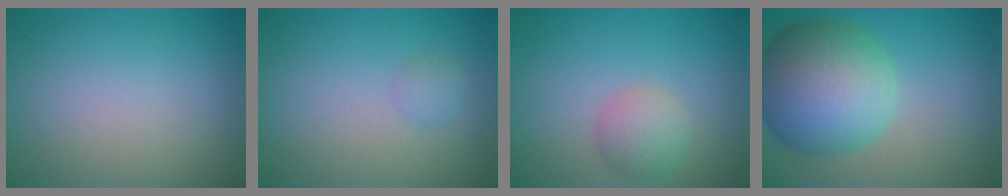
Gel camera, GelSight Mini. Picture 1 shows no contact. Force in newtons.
{"total": 1.1, "press": 1.1, "slide": 0.1}
{"total": 2.7, "press": 2.7, "slide": 0.2}
{"total": 11.3, "press": 11.3, "slide": 0.3}